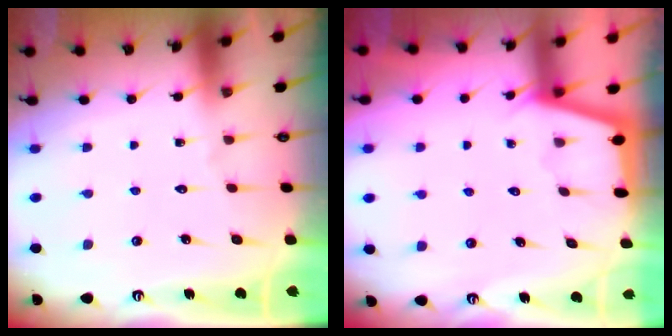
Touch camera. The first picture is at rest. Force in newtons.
{"total": 2.4, "press": 2.3, "slide": 0.4}